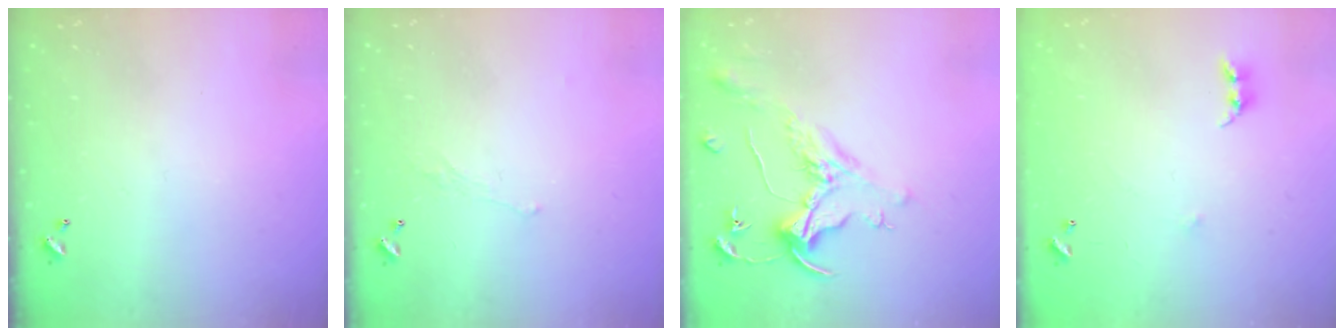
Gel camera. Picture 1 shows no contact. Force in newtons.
{"total": 0.6, "press": 0.2, "slide": 0.6}
{"total": 1.6, "press": 1.4, "slide": 0.7}
{"total": 4.4, "press": 4.4, "slide": 0.3}